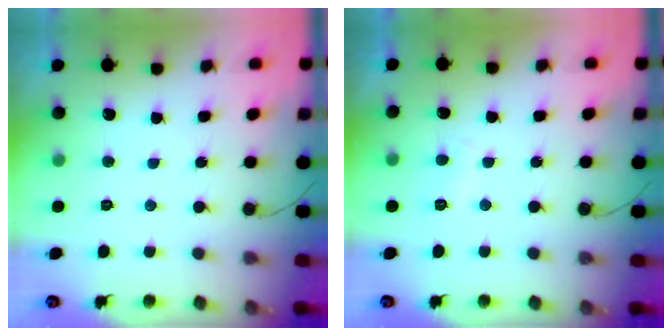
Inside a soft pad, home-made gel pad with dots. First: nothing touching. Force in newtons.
{"total": 2.6, "press": 2.5, "slide": 0.7}